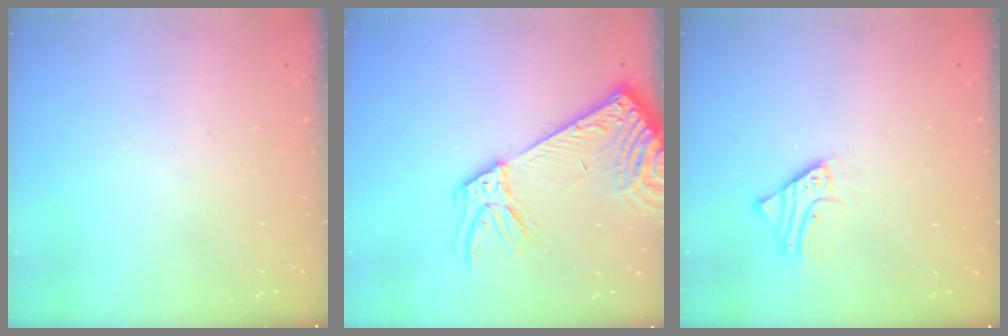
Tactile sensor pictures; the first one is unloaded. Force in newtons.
{"total": 13.1, "press": 12.8, "slide": 2.8}
{"total": 2.9, "press": 2.9, "slide": 0.3}